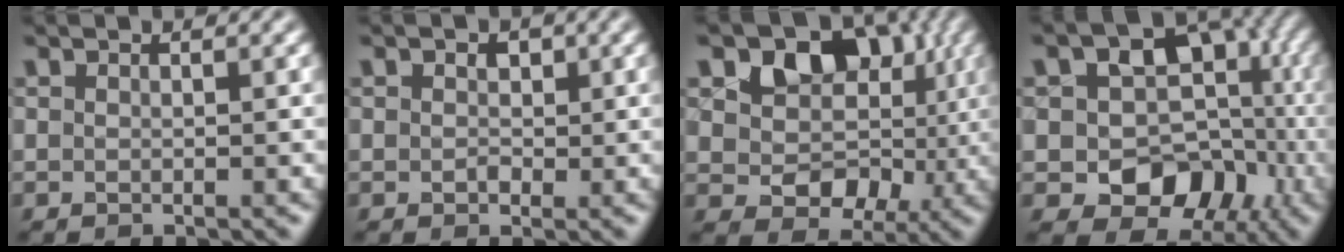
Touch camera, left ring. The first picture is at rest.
{"total": 1.4, "force": [0.2, 1.1, 0.8], "torque": [-0.009, -0.002, -0.001]}
{"total": 9.1, "force": [2.0, 7.3, 5.1], "torque": [-0.067, -0.001, 0.021]}
{"total": 9.6, "force": [-0.4, 7.8, 5.7], "torque": [-0.074, -0.023, -0.015]}